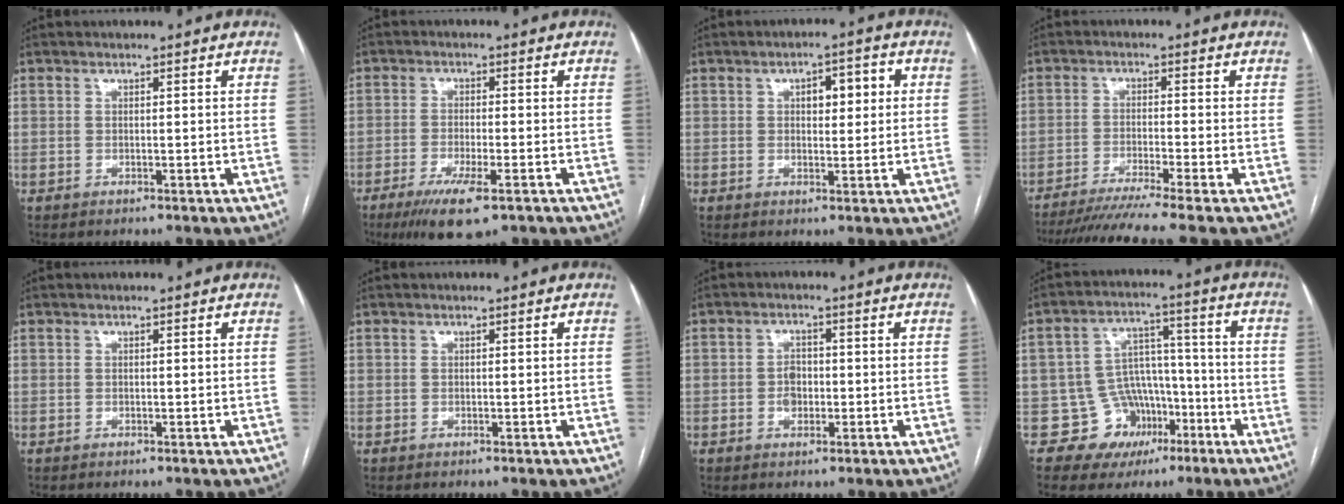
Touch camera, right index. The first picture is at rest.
{"total": 8.2, "force": [-4.9, 1.3, 6.5], "torque": [-0.114, -0.020, -0.079]}
{"total": 4.9, "force": [1.2, 2.2, 4.2], "torque": [-0.060, 0.018, 0.018]}
{"total": 9.9, "force": [-8.2, -2.3, 5.0], "torque": [-0.061, -0.030, -0.131]}
{"total": 0.0}
{"total": 0.0}
{"total": 2.9, "force": [-0.5, 2.1, 1.8], "torque": [-0.028, 0.006, -0.009]}
{"total": 9.4, "force": [-4.5, 8.2, 1.2], "torque": [0.001, 0.051, -0.058]}